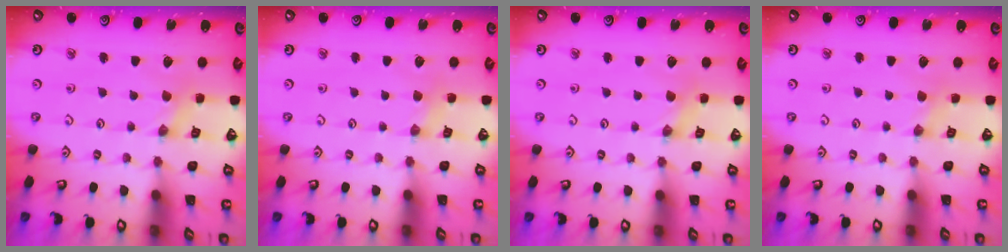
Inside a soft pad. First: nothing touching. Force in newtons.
{"total": 3.0, "press": 3.0, "slide": 0.4}
{"total": 0.0}
{"total": 1.3, "press": 1.3, "slide": 0.1}